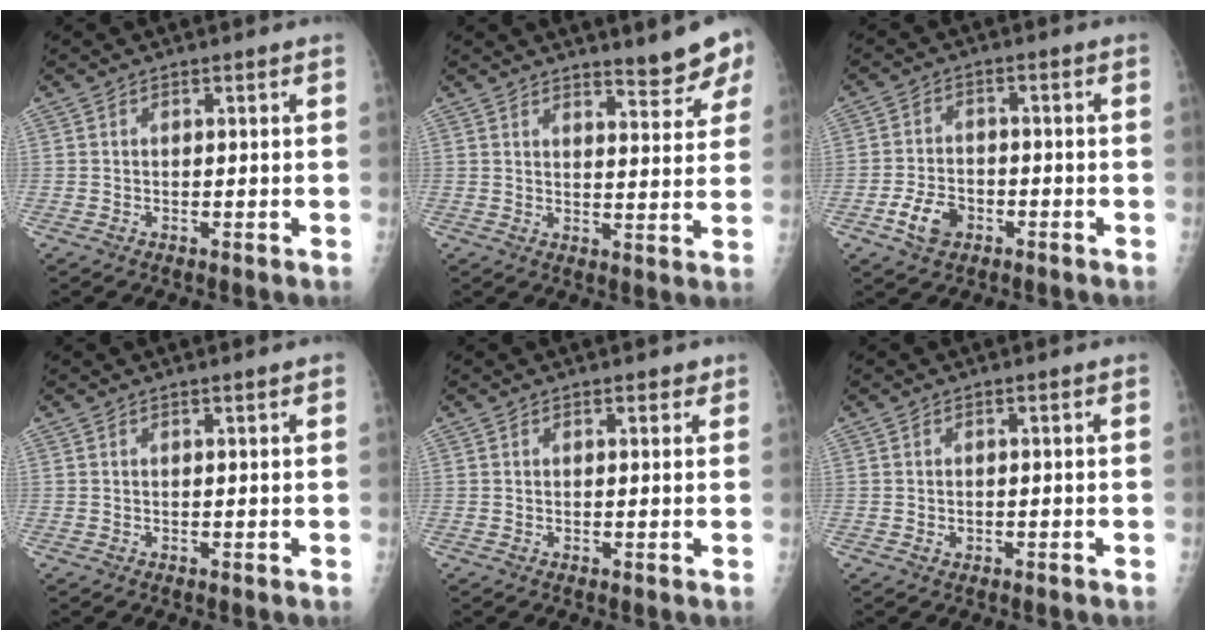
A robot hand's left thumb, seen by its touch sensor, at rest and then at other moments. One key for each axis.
{"total": 6.7, "fx": 5.4, "fy": 1.4, "fz": 3.7, "tx": -0.031, "ty": -0.041, "tz": 0.067}
{"total": 6.1, "fx": -2.9, "fy": 4.1, "fz": 3.4, "tx": -0.057, "ty": 0.016, "tz": -0.049}
{"total": 1.1, "fx": 0.7, "fy": 0.0, "fz": 0.8, "tx": -0.010, "ty": 0.001, "tz": 0.009}
{"total": 1.7, "fx": 1.2, "fy": 0.9, "fz": 0.9, "tx": 0.001, "ty": -0.005, "tz": 0.011}
{"total": 0.7, "fx": -0.1, "fy": 0.6, "fz": 0.4, "tx": -0.003, "ty": 0.000, "tz": 0.000}